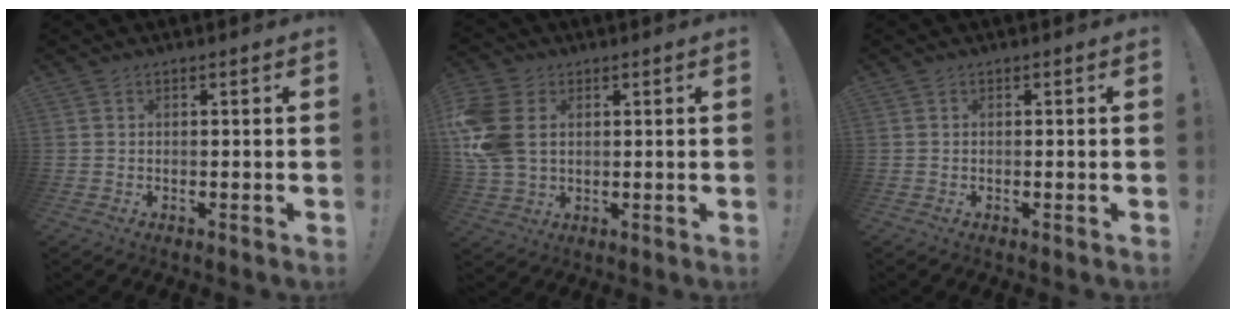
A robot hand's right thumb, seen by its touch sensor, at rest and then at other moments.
{"total": 13.4, "force": [2.1, 9.9, 8.7], "torque": [-0.188, -0.002, 0.041]}
{"total": 0.0}